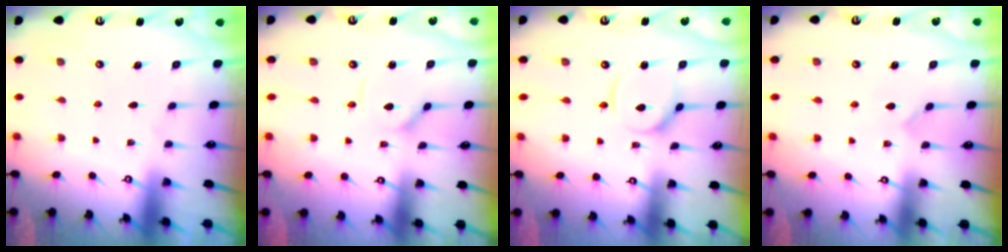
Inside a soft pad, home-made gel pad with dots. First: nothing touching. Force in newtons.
{"total": 3.0, "press": 2.9, "slide": 0.4}
{"total": 8.7, "press": 8.6, "slide": 0.9}
{"total": 2.7, "press": 2.7, "slide": 0.3}